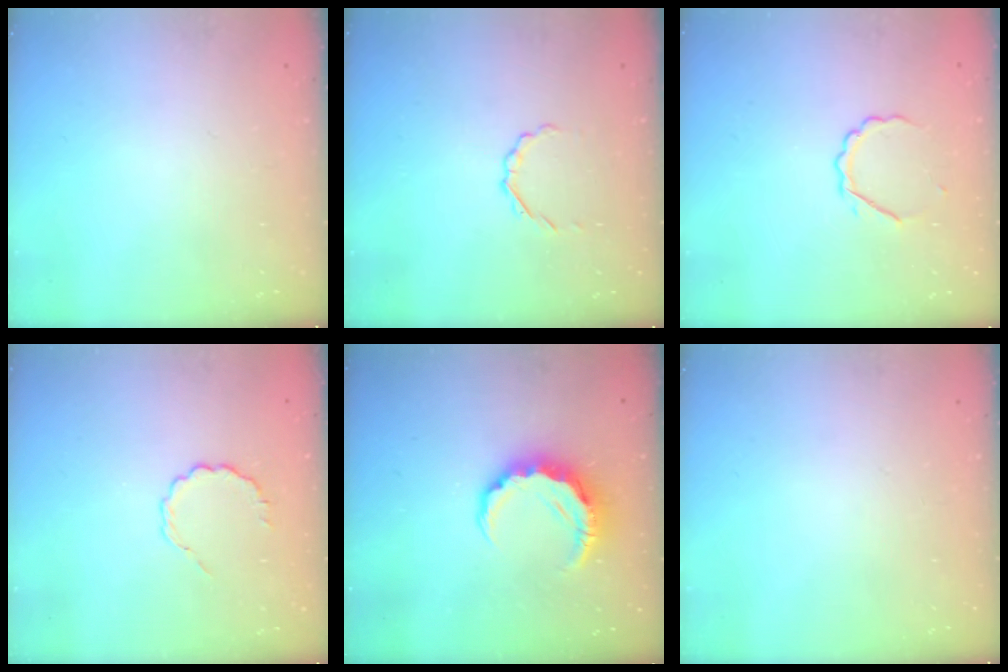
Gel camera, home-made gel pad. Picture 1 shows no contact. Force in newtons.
{"total": 2.2, "press": 2.1, "slide": 0.7}
{"total": 4.2, "press": 4.2, "slide": 0.7}
{"total": 3.5, "press": 3.3, "slide": 1.2}
{"total": 7.9, "press": 7.8, "slide": 1.6}
{"total": 0.0}